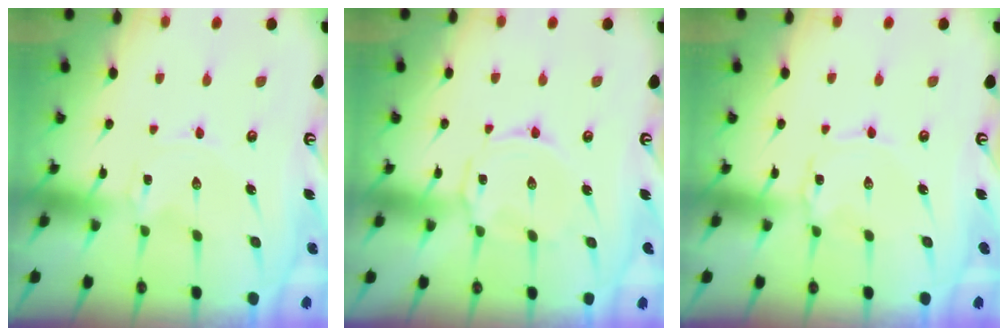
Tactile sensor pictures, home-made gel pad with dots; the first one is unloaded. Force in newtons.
{"total": 3.3, "press": 3.3, "slide": 0.2}
{"total": 1.9, "press": 1.9, "slide": 0.3}